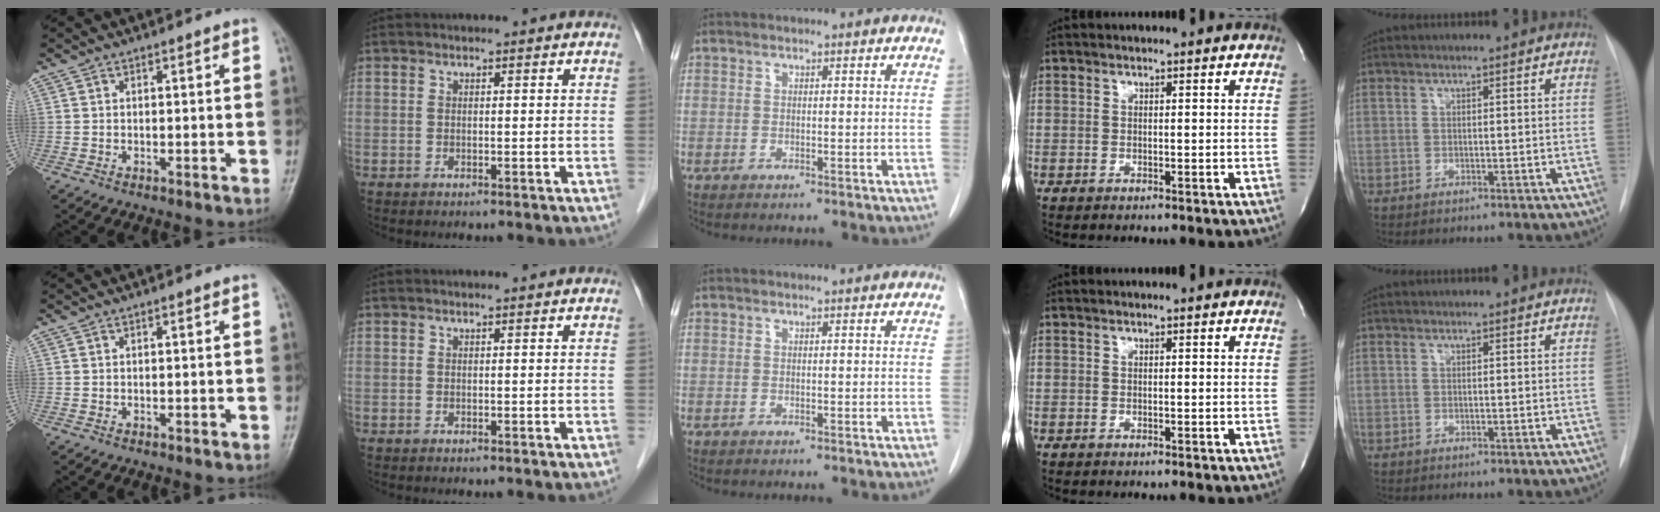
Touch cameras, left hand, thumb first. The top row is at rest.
{}